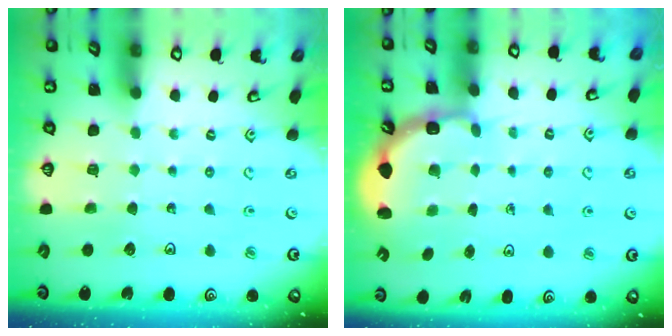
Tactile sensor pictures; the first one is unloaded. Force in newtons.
{"total": 3.2, "press": 2.7, "slide": 1.7}